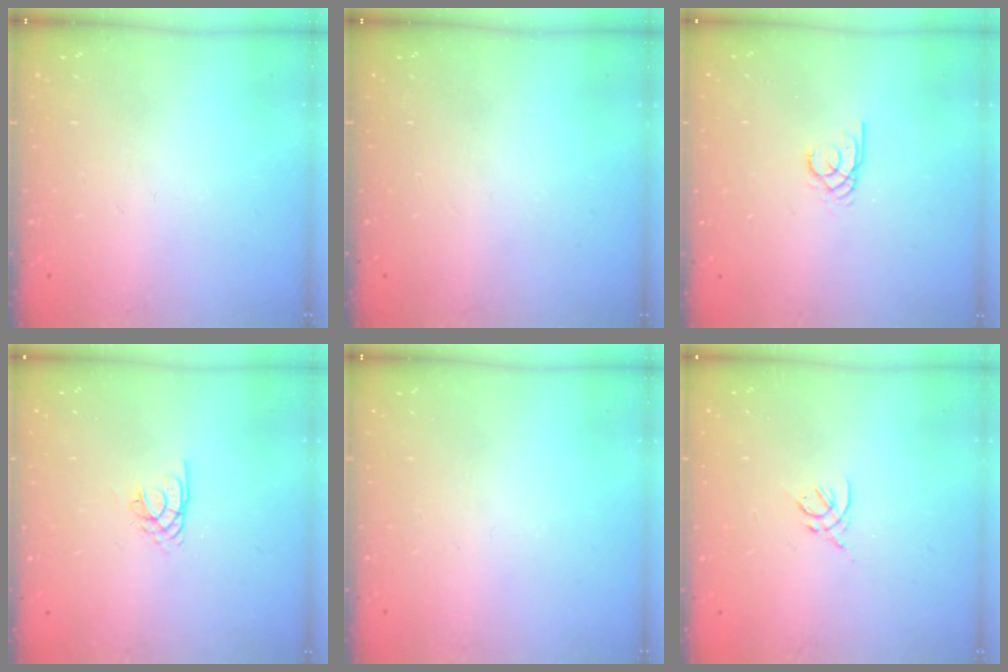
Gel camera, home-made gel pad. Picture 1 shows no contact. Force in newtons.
{"total": 0.0}
{"total": 1.9, "press": 1.9, "slide": 0.1}
{"total": 2.2, "press": 2.2, "slide": 0.3}
{"total": 0.0}
{"total": 2.7, "press": 2.6, "slide": 0.8}